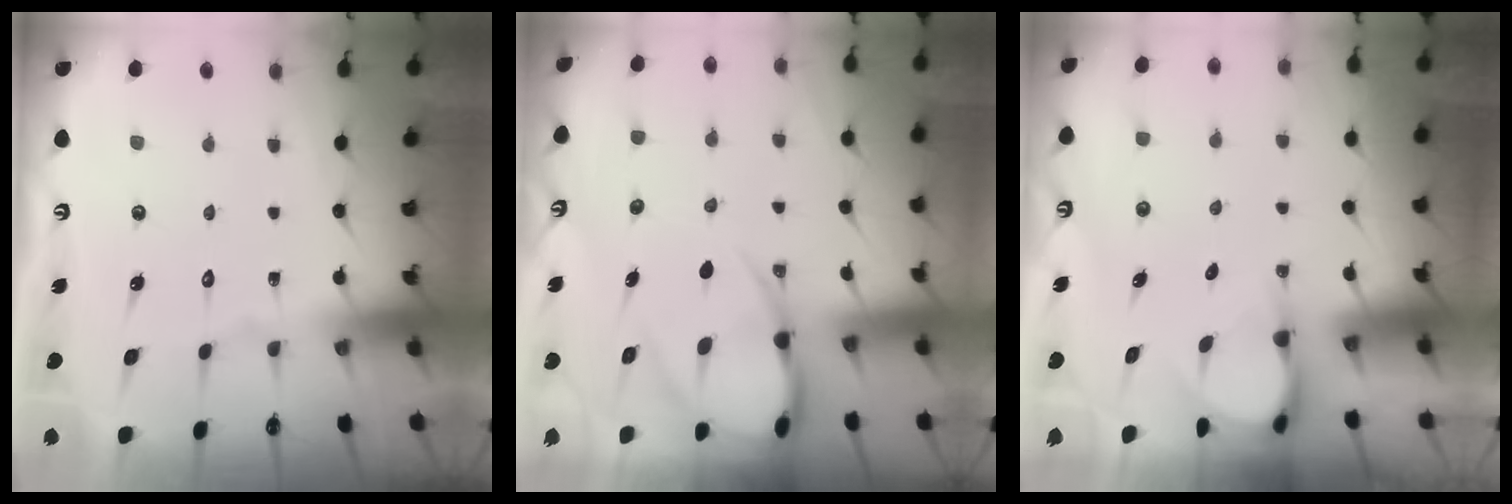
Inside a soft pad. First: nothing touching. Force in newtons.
{"total": 13.1, "press": 13.0, "slide": 1.4}
{"total": 3.9, "press": 3.9, "slide": 0.2}